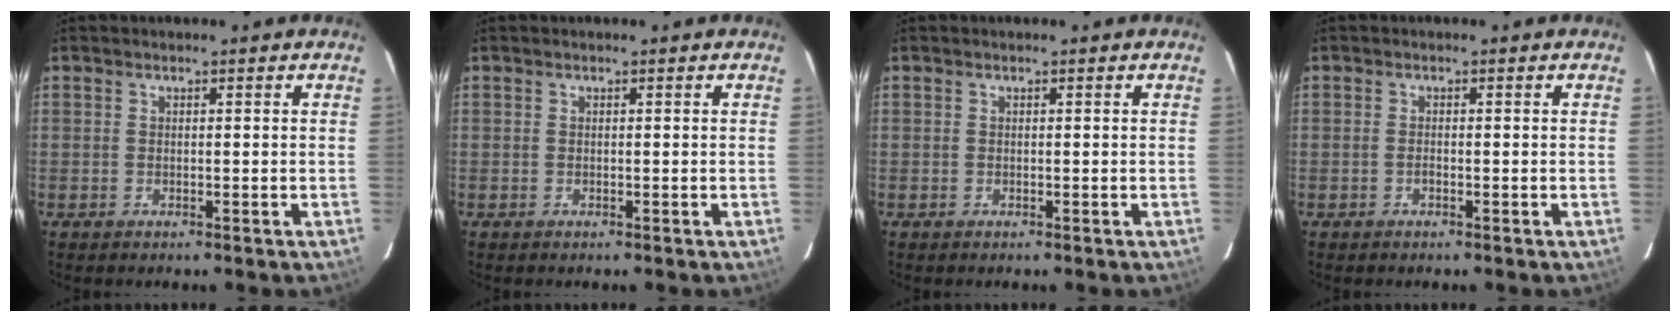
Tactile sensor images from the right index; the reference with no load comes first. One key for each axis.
{"total": 0.0}
{"total": 0.0}
{"total": 0.7, "fx": -0.4, "fy": 0.3, "fz": 0.4, "tx": -0.009, "ty": 0.002, "tz": -0.008}